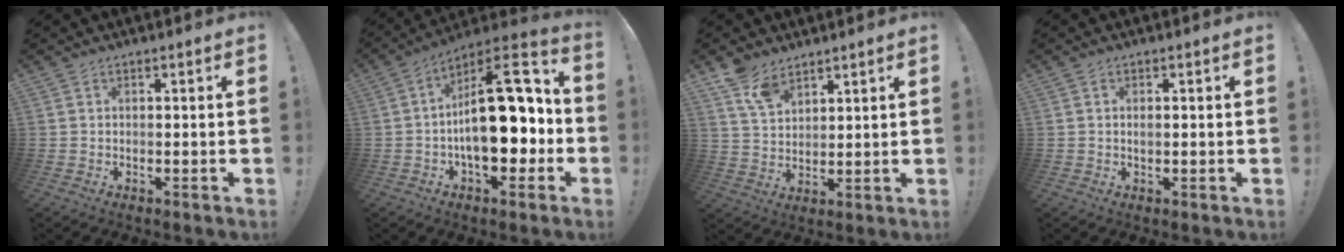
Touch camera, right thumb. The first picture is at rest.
{"total": 23.3, "force": [-1.3, 12.3, 19.8], "torque": [-0.283, 0.012, -0.014]}
{"total": 8.4, "force": [6.3, 4.2, 3.4], "torque": [-0.070, -0.030, 0.124]}
{"total": 0.8, "force": [-0.1, 0.5, 0.7], "torque": [-0.010, 0.001, -0.004]}